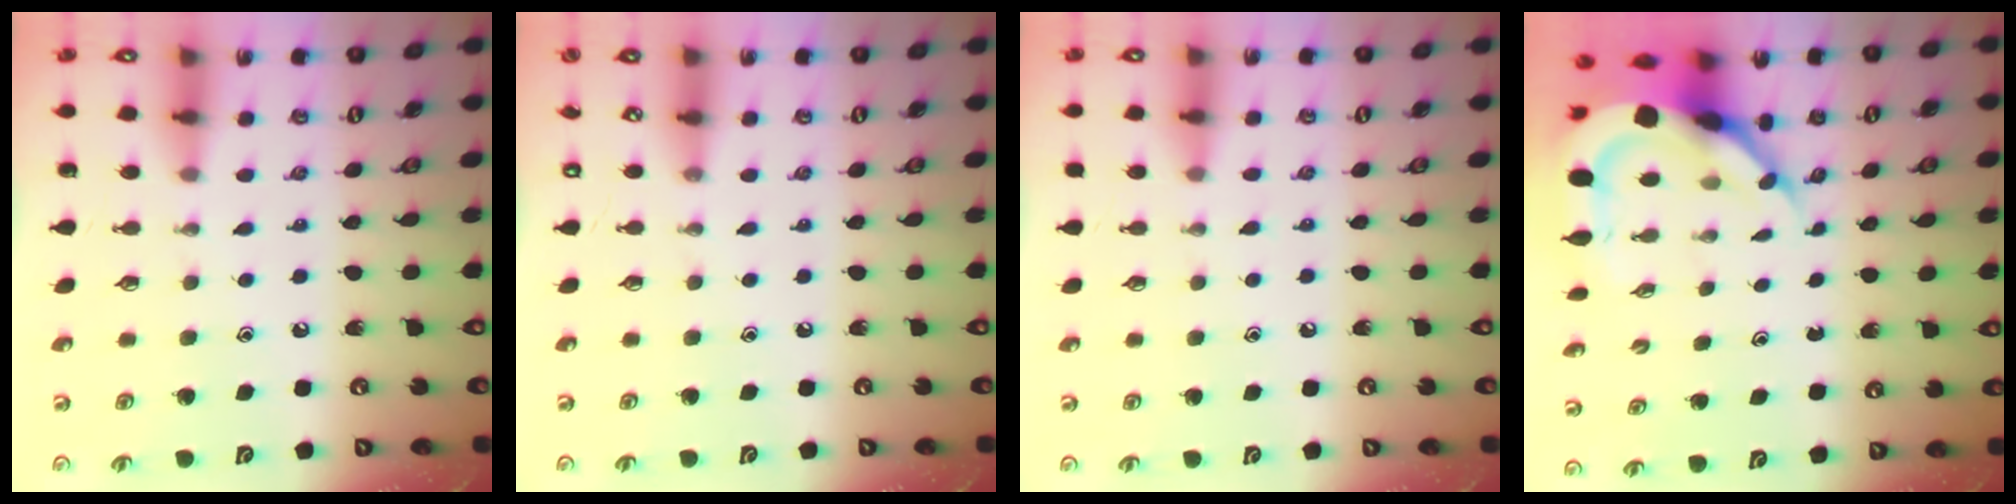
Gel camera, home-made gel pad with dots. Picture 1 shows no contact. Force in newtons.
{"total": 0.0}
{"total": 4.0, "press": 4.0, "slide": 0.6}
{"total": 9.9, "press": 9.8, "slide": 1.2}